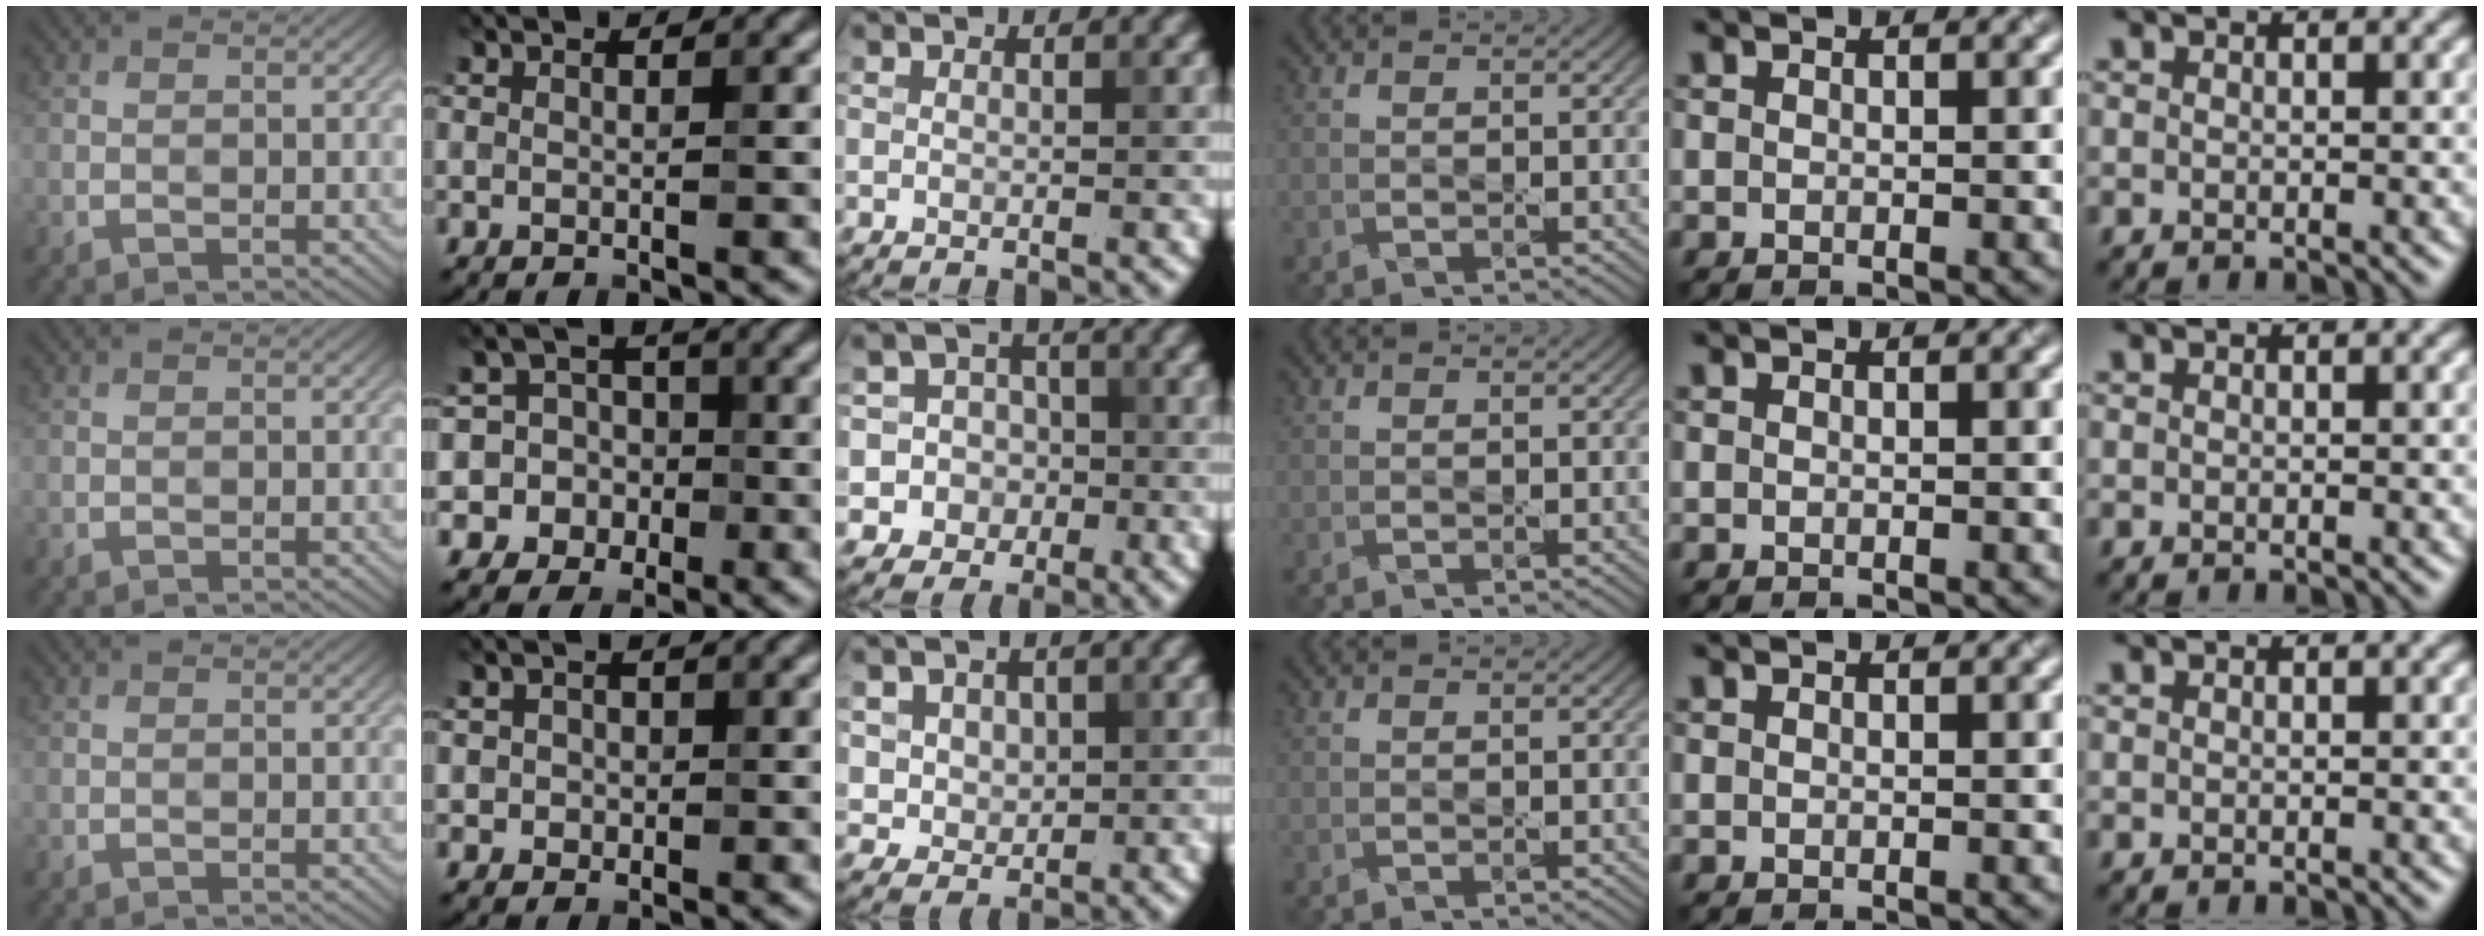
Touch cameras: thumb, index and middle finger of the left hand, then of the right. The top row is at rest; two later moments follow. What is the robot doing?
{"motion": "press", "object": "memory foam"}